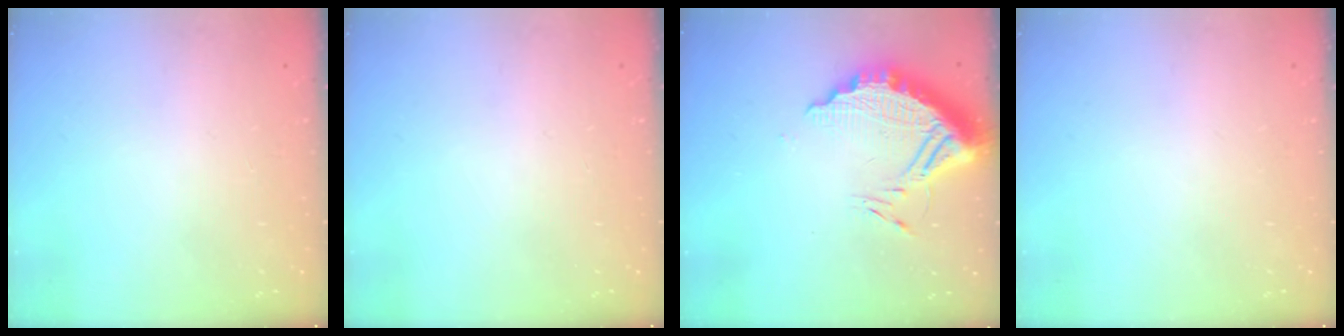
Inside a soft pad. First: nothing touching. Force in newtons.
{"total": 0.0}
{"total": 14.5, "press": 14.4, "slide": 1.1}
{"total": 0.0}